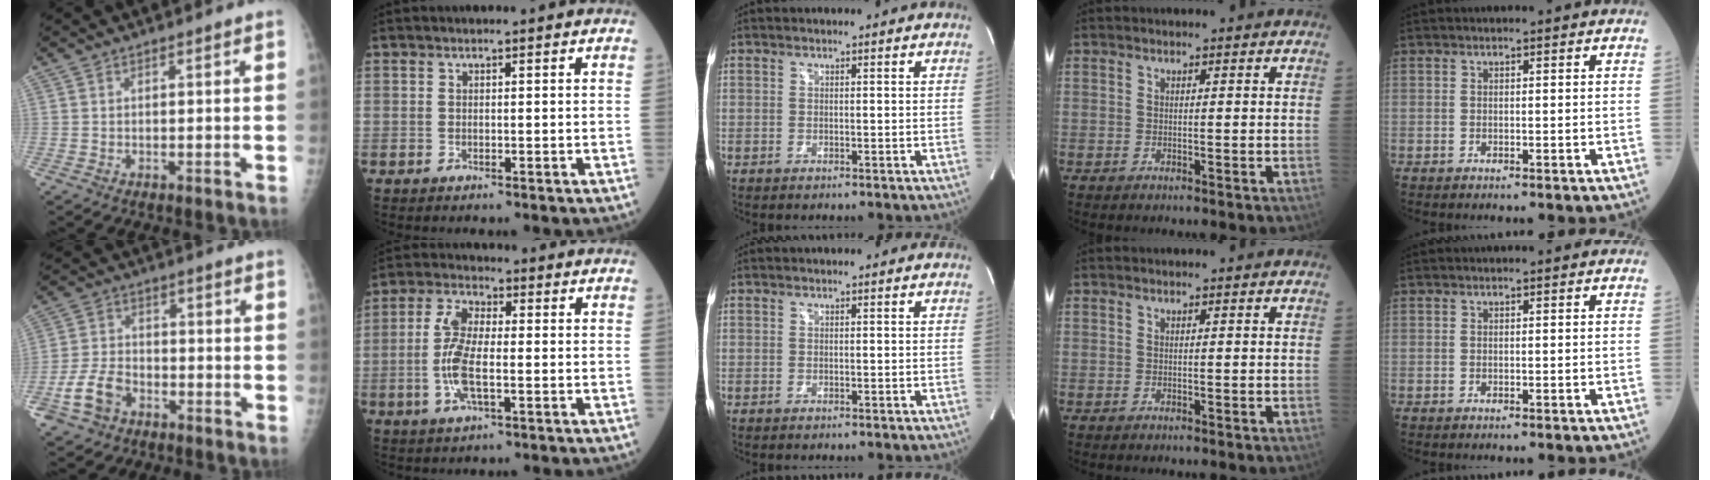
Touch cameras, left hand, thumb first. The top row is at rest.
{"thumb": {"total": 8.6, "force": [-4.3, 6.0, 4.5], "torque": [-0.087, 0.026, -0.078]}, "index": {"total": 8.0, "force": [-1.5, 2.4, 7.5], "torque": [-0.165, -0.004, -0.034]}}